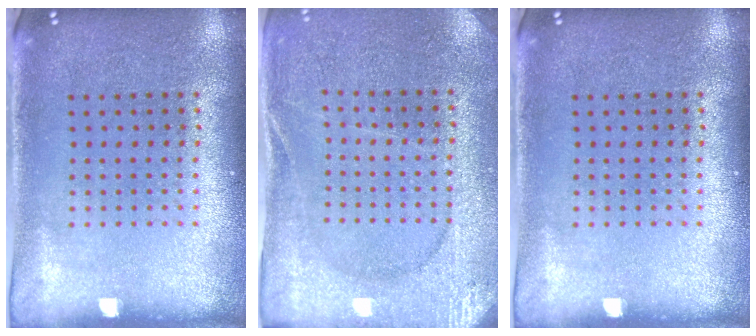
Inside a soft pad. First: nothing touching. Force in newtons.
{"total": 2.7, "press": 2.7, "slide": 0.3}
{"total": 0.0}